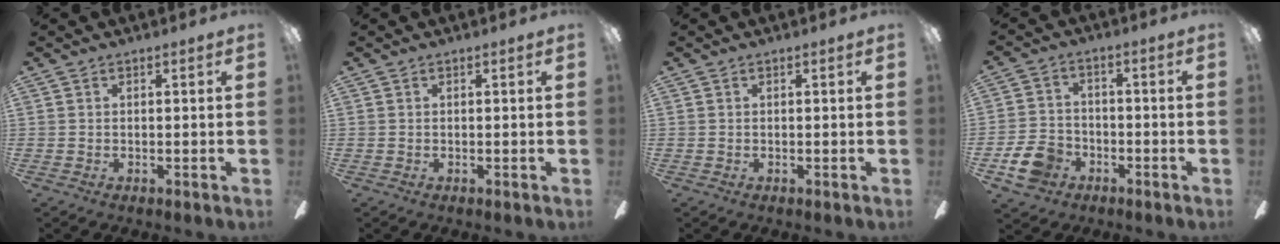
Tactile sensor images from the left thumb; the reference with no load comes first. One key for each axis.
{"total": 0.0}
{"total": 0.0}
{"total": 8.8, "fx": -4.3, "fy": 6.5, "fz": 4.0, "tx": -0.098, "ty": 0.030, "tz": -0.079}